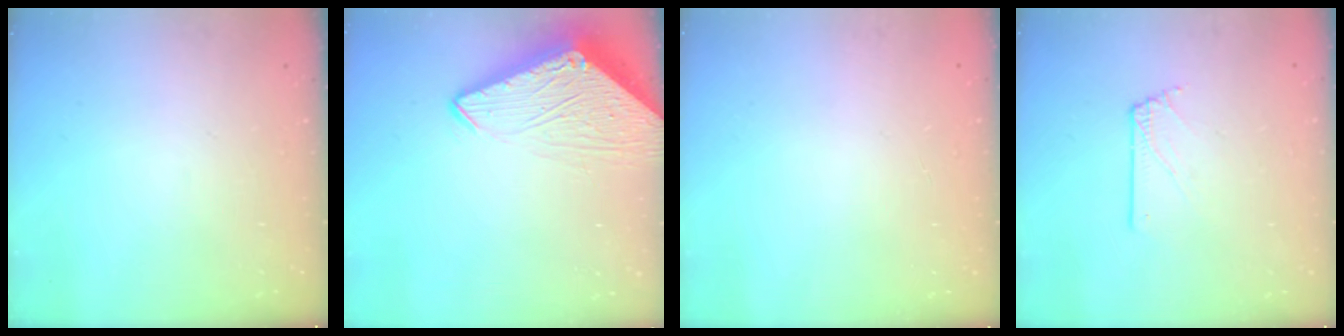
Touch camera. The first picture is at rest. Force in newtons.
{"total": 7.1, "press": 7.0, "slide": 0.7}
{"total": 0.0}
{"total": 1.6, "press": 1.6, "slide": 0.2}